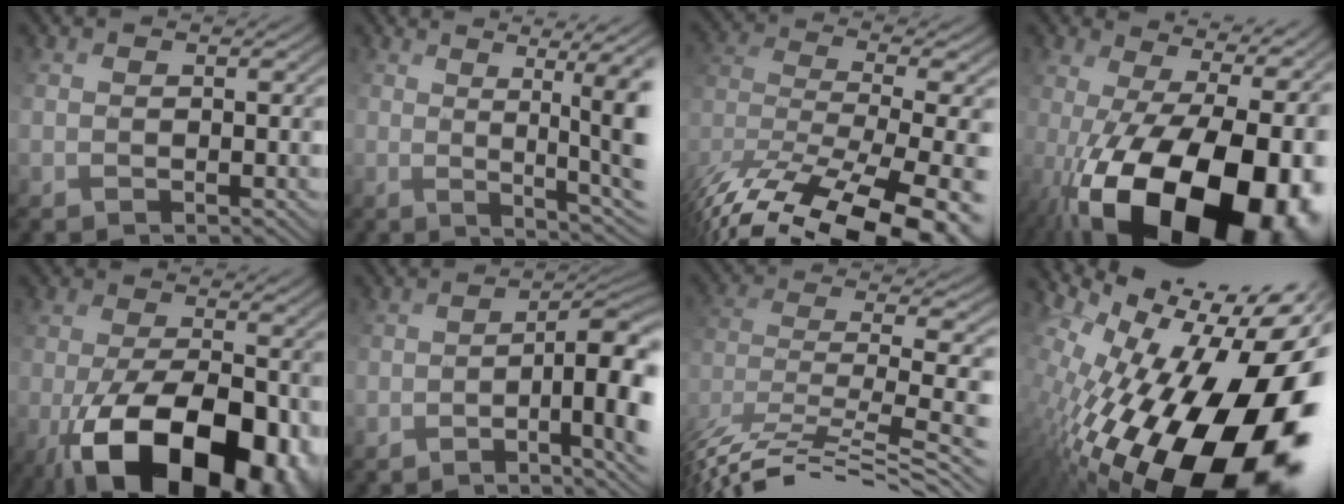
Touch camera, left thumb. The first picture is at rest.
{"total": 9.1, "force": [0.9, 2.2, 8.8], "torque": [-0.123, 0.013, 0.031]}
{"total": 16.1, "force": [-11.8, 6.1, 9.0], "torque": [-0.195, -0.019, -0.151]}
{"total": 20.9, "force": [-6.0, 10.7, 16.9], "torque": [-0.257, -0.032, -0.063]}
{"total": 15.2, "force": [-5.8, 7.8, 11.7], "torque": [-0.206, -0.029, -0.071]}
{"total": 10.4, "force": [-4.2, 3.0, 9.0], "torque": [-0.124, 0.008, -0.045]}
{"total": 11.3, "force": [-7.4, 3.7, 7.7], "torque": [-0.162, 0.039, -0.105]}
{"total": 20.4, "force": [-4.8, 9.1, 17.6], "torque": [-0.269, -0.043, -0.054]}